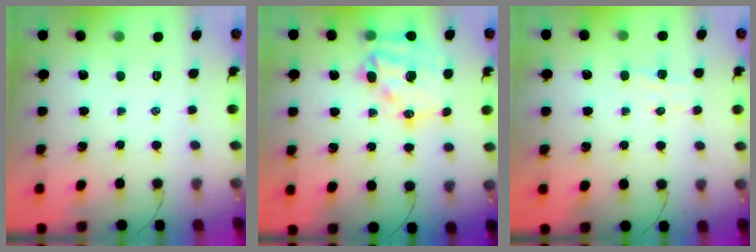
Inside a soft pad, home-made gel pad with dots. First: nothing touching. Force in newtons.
{"total": 16.8, "press": 16.4, "slide": 3.4}
{"total": 5.2, "press": 5.0, "slide": 1.3}